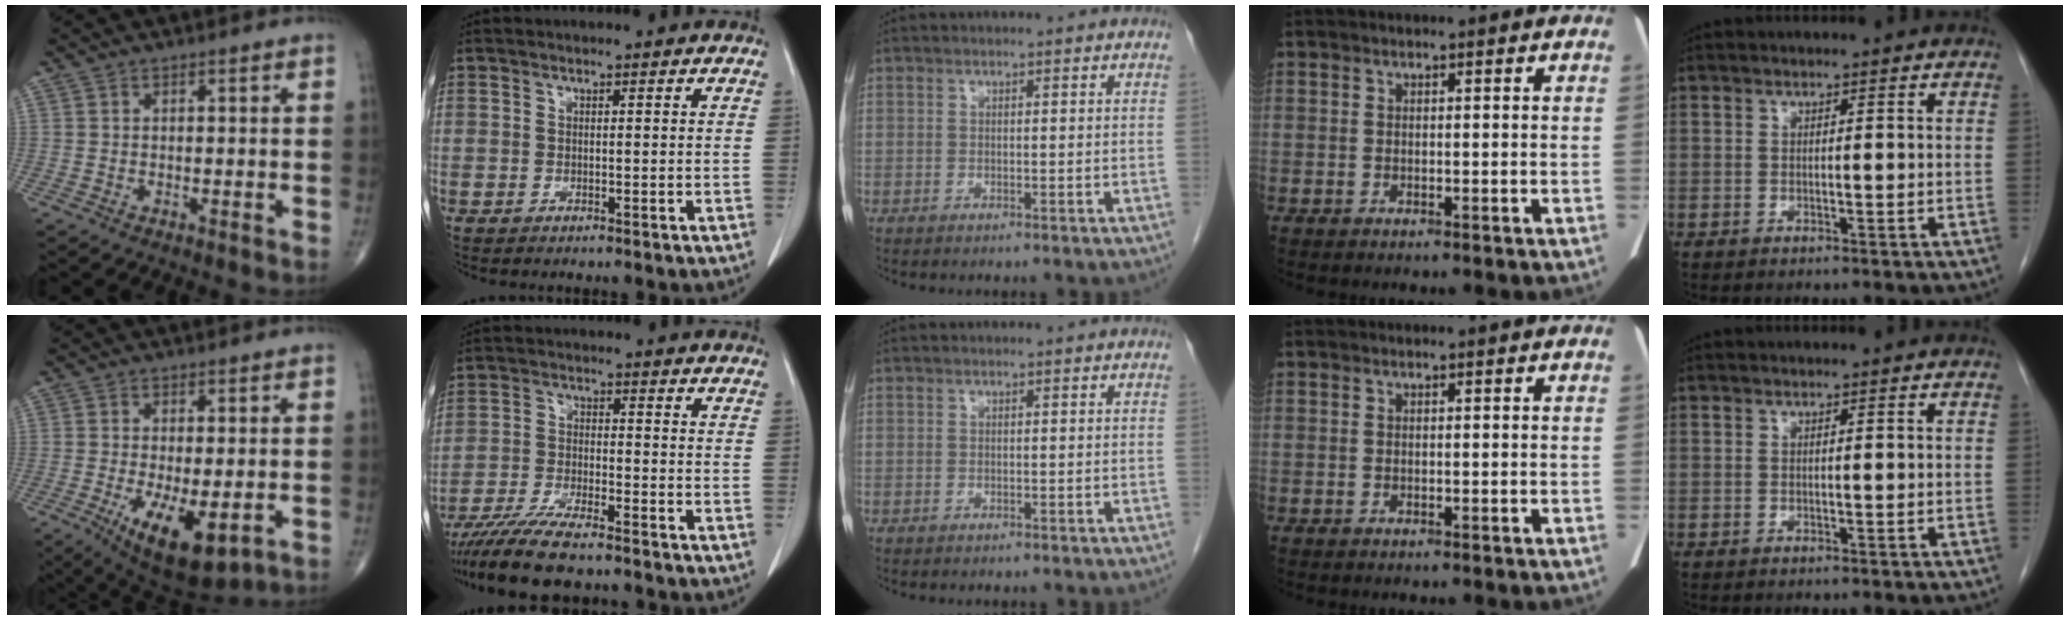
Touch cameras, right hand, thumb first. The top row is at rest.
{"thumb": {"total": 12.6, "force": [-4.3, 5.2, 10.7], "torque": [-0.167, -0.019, -0.053]}, "index": {"total": 9.4, "force": [-8.0, 1.0, 4.8], "torque": [-0.080, -0.027, -0.137]}}